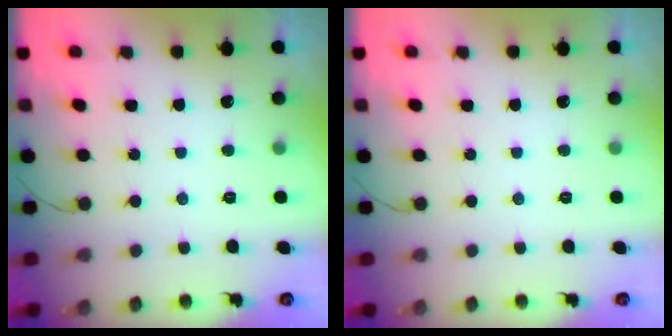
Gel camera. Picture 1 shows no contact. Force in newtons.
{"total": 0.0}